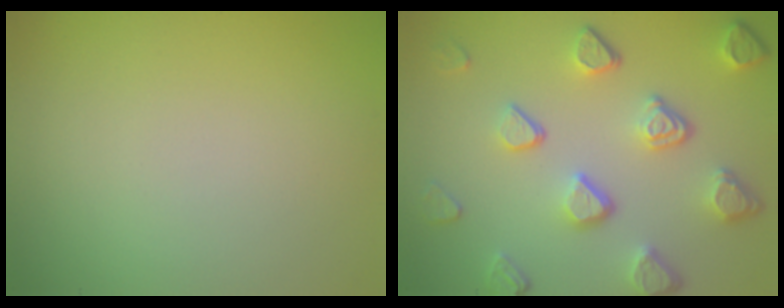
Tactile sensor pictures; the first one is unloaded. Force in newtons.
{"total": 5.2, "press": 4.0, "slide": 3.3}